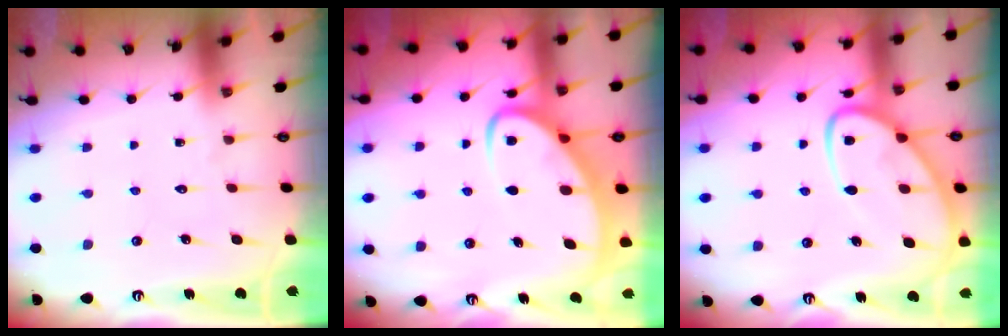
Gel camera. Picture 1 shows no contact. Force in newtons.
{"total": 6.0, "press": 6.0, "slide": 0.8}
{"total": 11.2, "press": 11.1, "slide": 1.0}